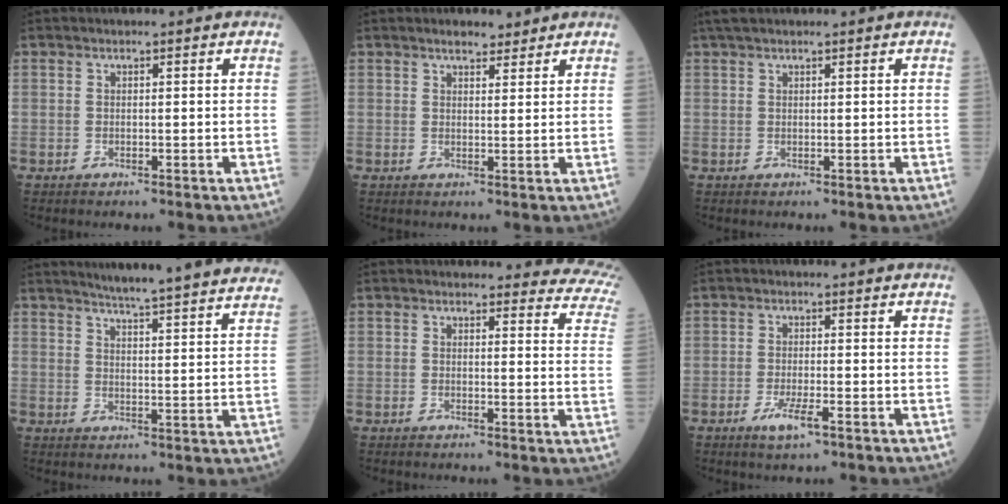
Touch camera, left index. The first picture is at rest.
{"total": 2.7, "force": [2.3, 1.0, 0.9], "torque": [-0.019, 0.006, 0.036]}
{"total": 3.8, "force": [3.1, 0.8, 1.9], "torque": [-0.033, 0.033, 0.056]}
{"total": 24.2, "force": [22.5, 0.2, 8.7], "torque": [-0.124, -0.058, 0.266]}
{"total": 13.3, "force": [12.6, 4.0, 1.3], "torque": [0.036, -0.055, 0.094]}
{"total": 3.4, "force": [-1.8, 0.5, 2.8], "torque": [-0.059, -0.007, -0.033]}